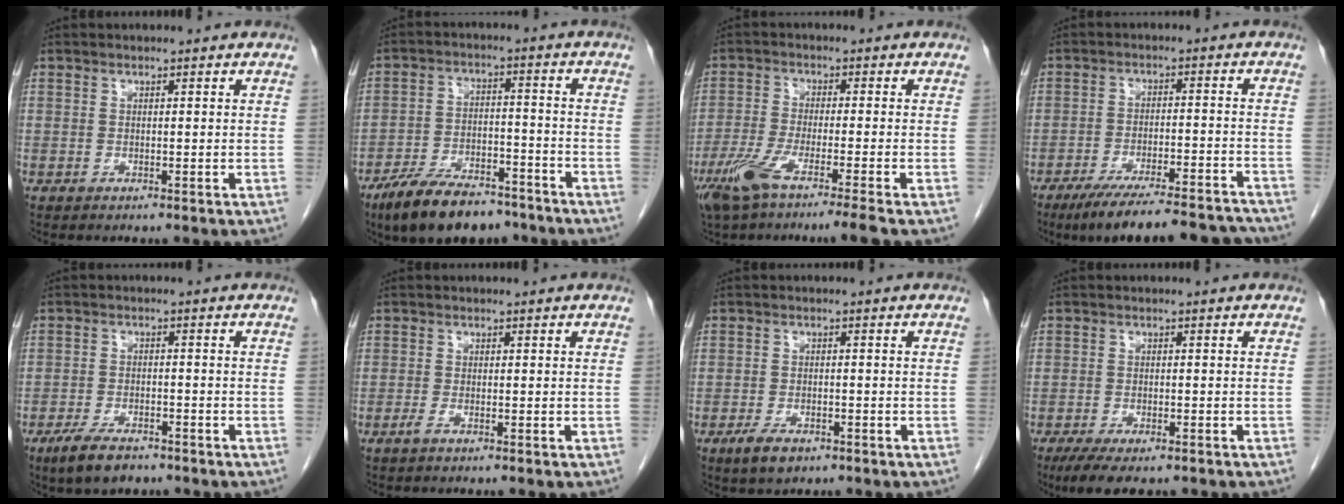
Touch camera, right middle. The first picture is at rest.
{"total": 12.8, "force": [-9.9, 4.7, 6.5], "torque": [-0.110, -0.001, -0.168]}
{"total": 9.0, "force": [-6.0, -0.6, 6.7], "torque": [-0.125, -0.026, -0.108]}
{"total": 17.2, "force": [-15.4, 2.3, 7.2], "torque": [-0.084, 0.001, -0.216]}
{"total": 5.9, "force": [-4.3, 2.1, 3.5], "torque": [-0.068, -0.006, -0.071]}
{"total": 1.0, "force": [-0.6, -0.1, 0.7], "torque": [-0.017, -0.001, -0.014]}
{"total": 3.8, "force": [-2.3, 1.7, 2.4], "torque": [-0.053, -0.004, -0.034]}
{"total": 6.9, "force": [-5.2, 2.1, 4.0], "torque": [-0.060, -0.012, -0.080]}